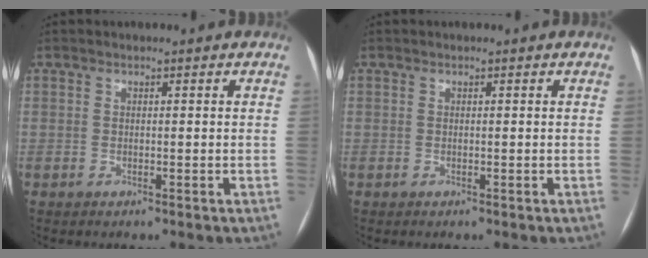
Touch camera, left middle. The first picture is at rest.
{"total": 0.0}